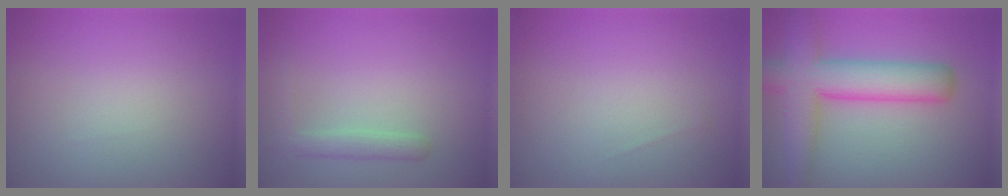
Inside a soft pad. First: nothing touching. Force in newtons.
{"total": 1.9, "press": 1.9, "slide": 0.1}
{"total": 0.0}
{"total": 7.5, "press": 7.5, "slide": 0.3}